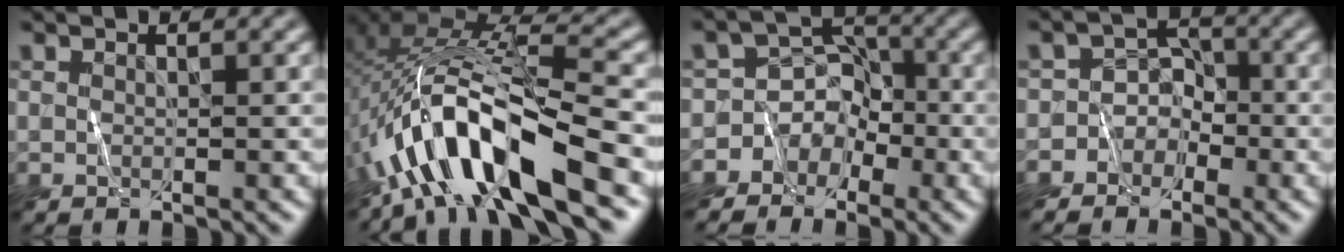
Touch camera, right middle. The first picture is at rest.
{"total": 11.6, "force": [-5.2, 3.2, 9.9], "torque": [-0.196, 0.014, -0.091]}
{"total": 5.1, "force": [-3.3, 3.9, 0.2], "torque": [0.038, 0.015, -0.073]}
{"total": 2.8, "force": [-2.0, 2.0, -0.2], "torque": [0.038, 0.015, -0.049]}